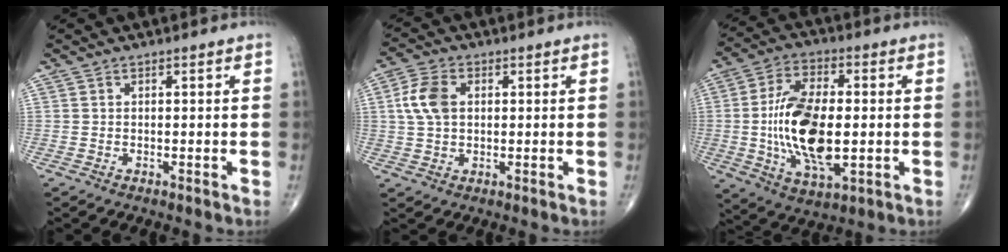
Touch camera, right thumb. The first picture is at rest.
{"total": 6.7, "force": [1.1, 4.4, 4.9], "torque": [-0.104, 0.008, 0.019]}
{"total": 17.5, "force": [-1.1, 8.4, 15.3], "torque": [-0.283, -0.002, -0.016]}